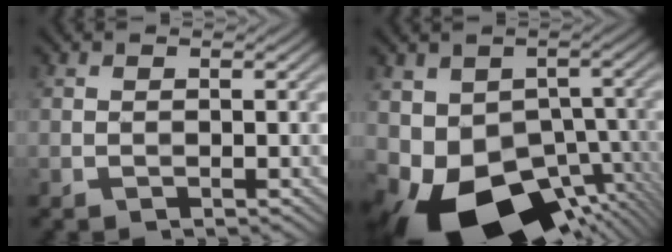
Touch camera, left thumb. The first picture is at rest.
{"total": 14.9, "force": [-6.5, 9.4, 9.6], "torque": [-0.166, -0.039, -0.085]}